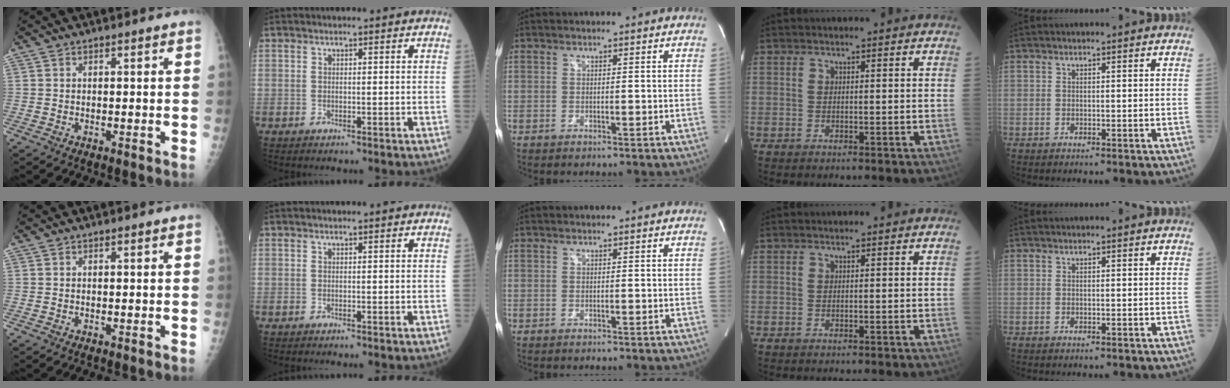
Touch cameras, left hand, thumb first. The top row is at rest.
{}